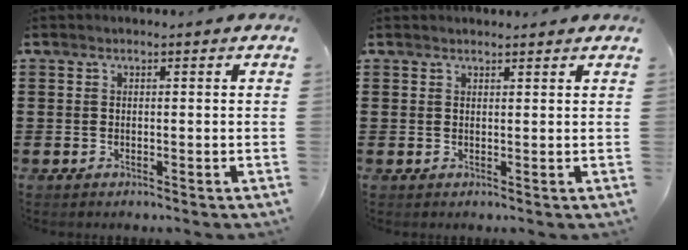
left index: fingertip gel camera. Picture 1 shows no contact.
{"total": 1.0, "force": [1.0, 0.1, 0.2], "torque": [-0.005, 0.001, 0.020]}